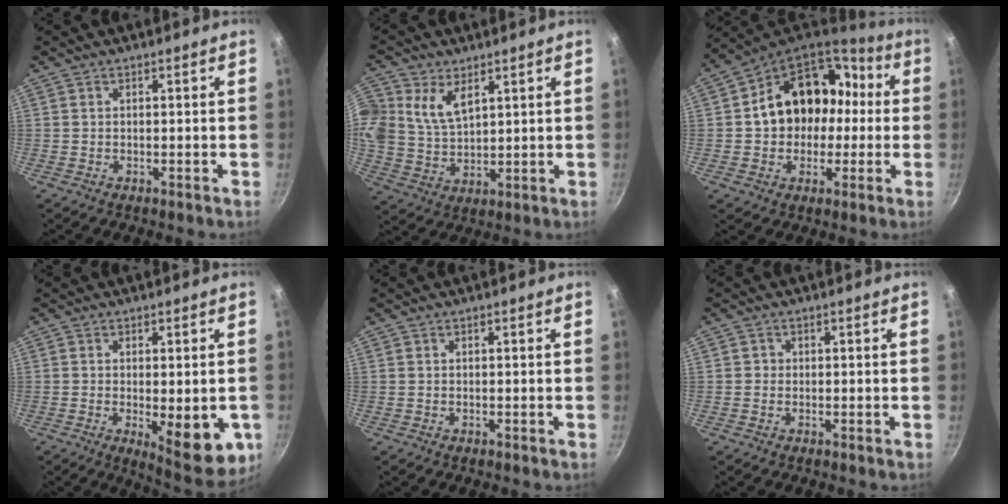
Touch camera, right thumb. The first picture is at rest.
{"total": 10.1, "force": [4.3, 6.9, 5.9], "torque": [-0.115, -0.014, 0.084]}
{"total": 19.4, "force": [1.0, 15.7, 11.5], "torque": [-0.147, 0.061, 0.016]}
{"total": 11.9, "force": [-2.6, 4.4, 10.8], "torque": [-0.121, -0.010, -0.022]}
{"total": 0.0}
{"total": 0.9, "force": [-0.1, 0.9, 0.1], "torque": [0.003, 0.001, -0.004]}